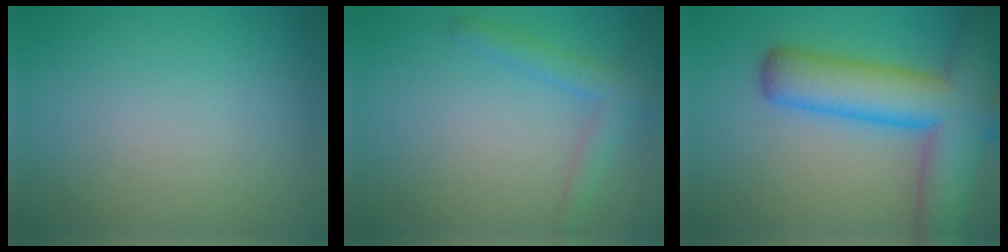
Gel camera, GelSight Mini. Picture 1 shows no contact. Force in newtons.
{"total": 2.4, "press": 2.4, "slide": 0.1}
{"total": 11.0, "press": 11.0, "slide": 0.4}